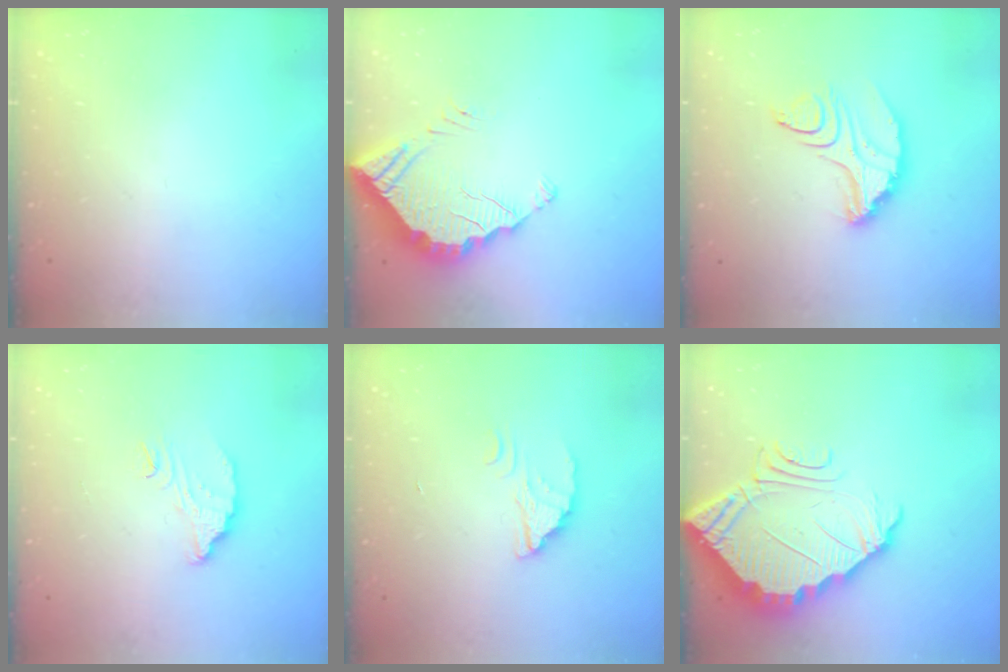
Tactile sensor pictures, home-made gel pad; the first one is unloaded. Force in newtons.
{"total": 4.5, "press": 4.5, "slide": 0.2}
{"total": 9.6, "press": 9.6, "slide": 0.8}
{"total": 7.1, "press": 7.1, "slide": 0.4}
{"total": 2.4, "press": 2.4, "slide": 0.0}
{"total": 7.3, "press": 7.3, "slide": 0.4}